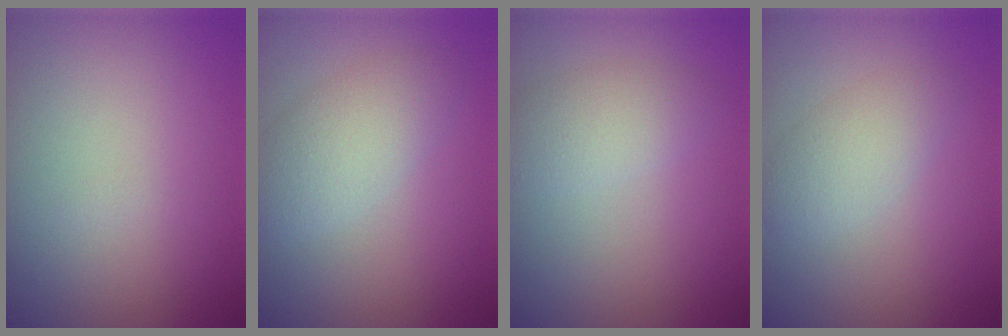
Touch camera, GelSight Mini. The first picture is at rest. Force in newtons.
{"total": 3.7, "press": 3.7, "slide": 0.1}
{"total": 2.7, "press": 2.7, "slide": 0.0}
{"total": 2.7, "press": 2.7, "slide": 0.1}